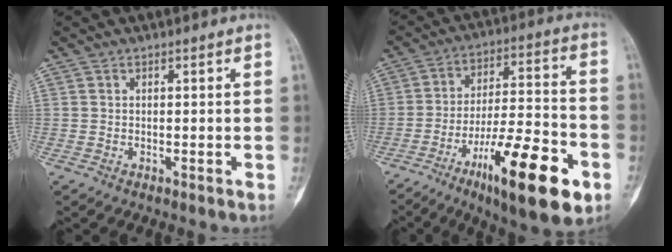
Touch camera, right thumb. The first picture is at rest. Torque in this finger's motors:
{"motor_torque": [0.30, 0.54, 1.43, -0.93, 0.12]}